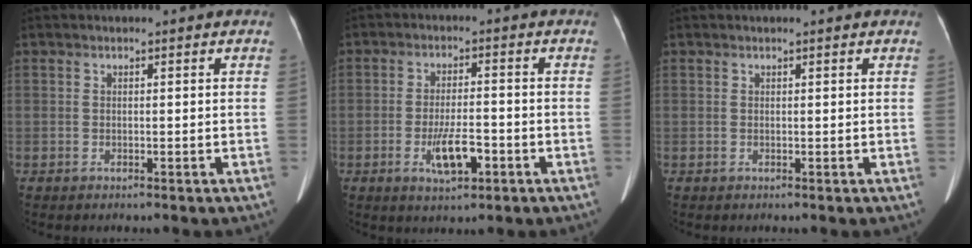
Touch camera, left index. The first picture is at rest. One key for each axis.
{"total": 5.9, "fx": -2.3, "fy": 1.7, "fz": 5.1, "tx": -0.096, "ty": -0.005, "tz": -0.036}
{"total": 1.1, "fx": 0.9, "fy": 0.0, "fz": 0.6, "tx": -0.009, "ty": 0.012, "tz": 0.015}